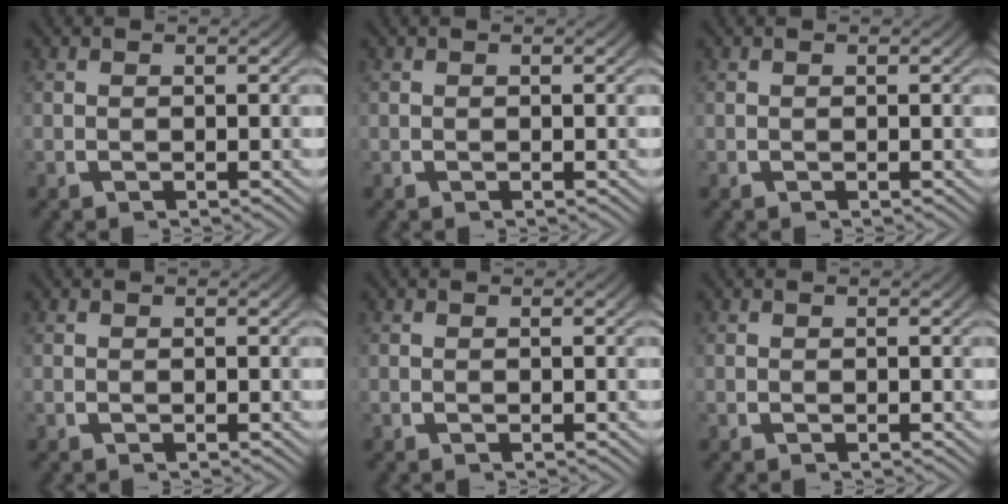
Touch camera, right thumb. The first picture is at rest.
{"total": 0.0}
{"total": 0.0}
{"total": 0.0}
{"total": 0.0}
{"total": 0.0}